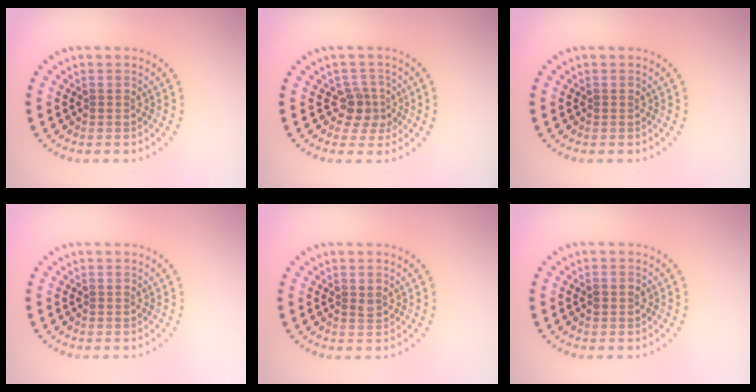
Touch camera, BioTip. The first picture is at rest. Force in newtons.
{"total": 2.4, "press": 1.9, "slide": 1.5}
{"total": 0.0}
{"total": 0.0}
{"total": 0.6, "press": 0.6, "slide": 0.2}
{"total": 1.1, "press": 1.1, "slide": 0.1}